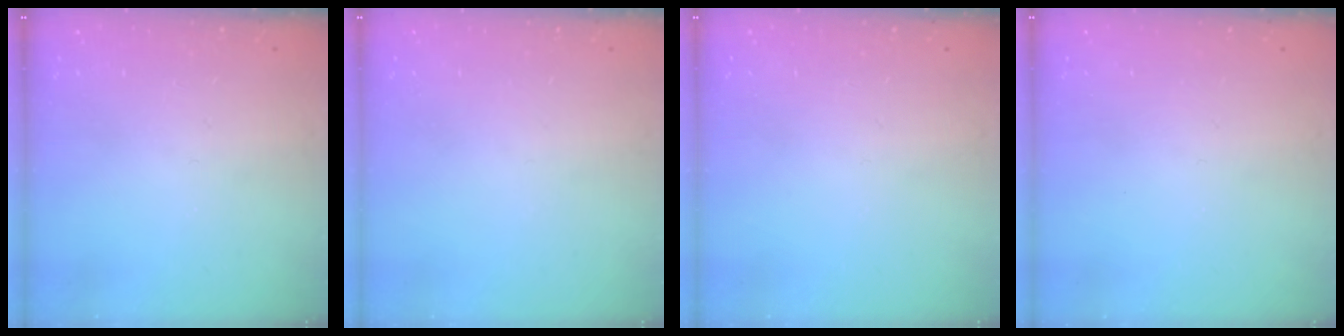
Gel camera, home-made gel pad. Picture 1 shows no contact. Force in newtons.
{"total": 0.0}
{"total": 0.0}
{"total": 0.0}